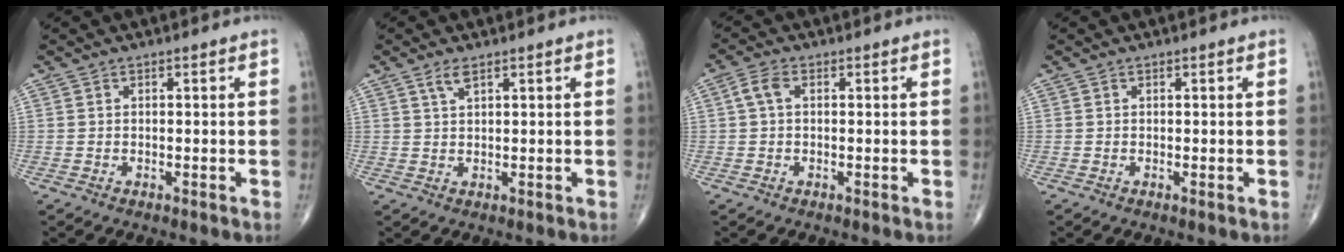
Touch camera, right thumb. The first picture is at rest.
{"total": 2.2, "force": [1.4, 0.6, 1.5], "torque": [-0.035, 0.001, 0.031]}
{"total": 3.0, "force": [0.5, 1.7, 2.4], "torque": [-0.051, 0.011, 0.007]}
{"total": 0.0}